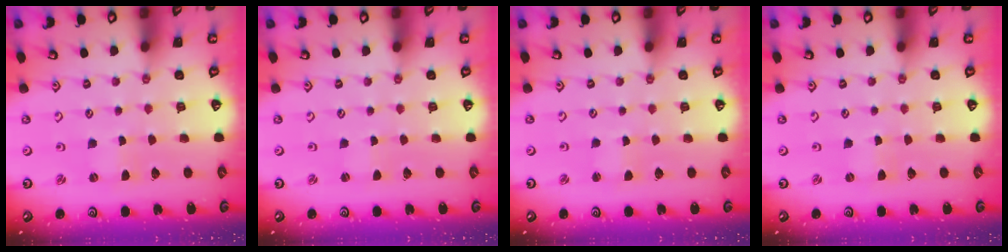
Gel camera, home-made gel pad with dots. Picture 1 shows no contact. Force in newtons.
{"total": 0.0}
{"total": 1.0, "press": 1.0, "slide": 0.0}
{"total": 0.0}